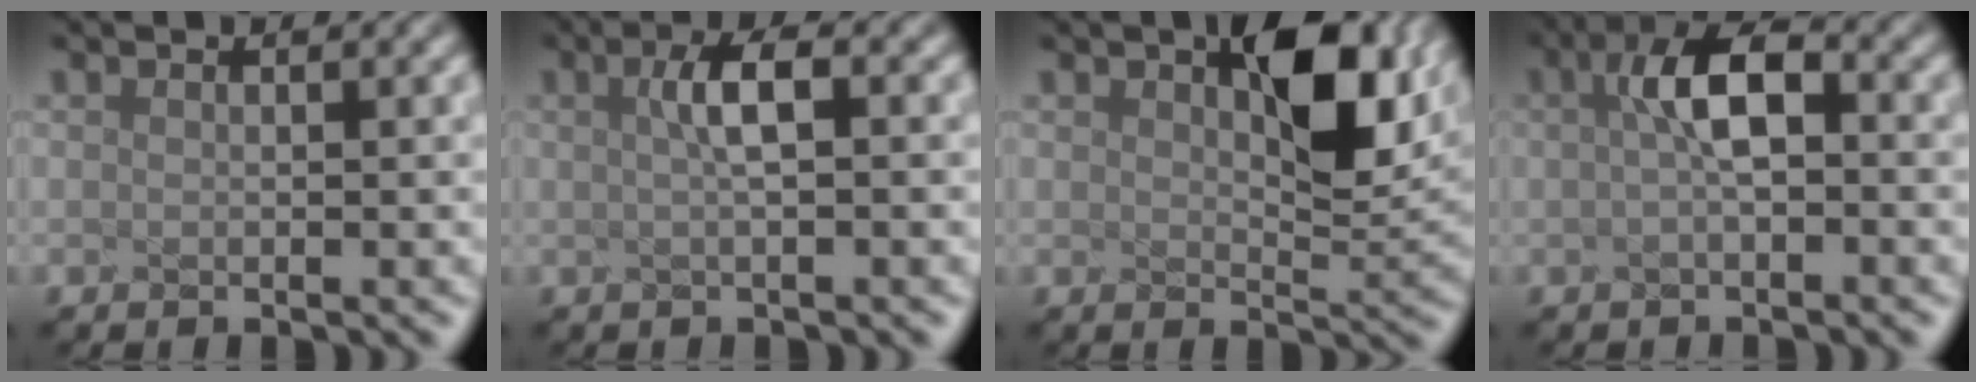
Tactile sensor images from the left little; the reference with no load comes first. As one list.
[{"total": 1.8, "force": [-0.9, -0.5, 1.5], "torque": [-0.050, 0.001, 0.019]}, {"total": 4.5, "force": [1.5, 1.1, 4.1], "torque": [-0.087, -0.006, 0.060]}, {"total": 2.5, "force": [-1.0, -0.1, 2.3], "torque": [-0.074, 0.006, 0.016]}]